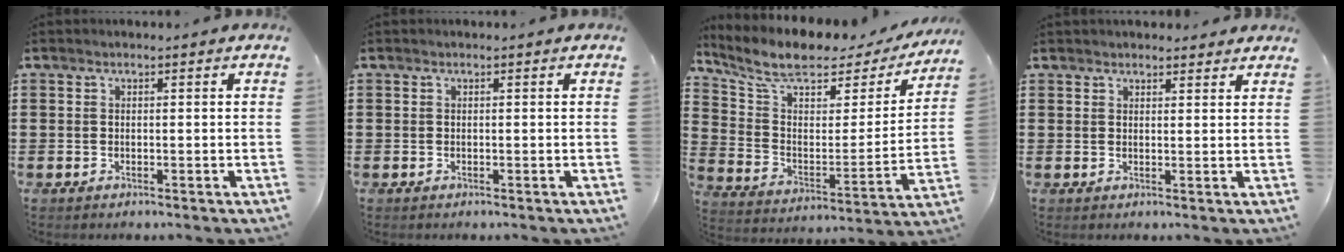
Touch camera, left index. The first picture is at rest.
{"total": 0.0}
{"total": 8.4, "force": [6.9, 2.6, 4.0], "torque": [-0.104, -0.047, 0.115]}
{"total": 1.9, "force": [1.9, 0.4, 0.1], "torque": [-0.007, 0.001, 0.037]}